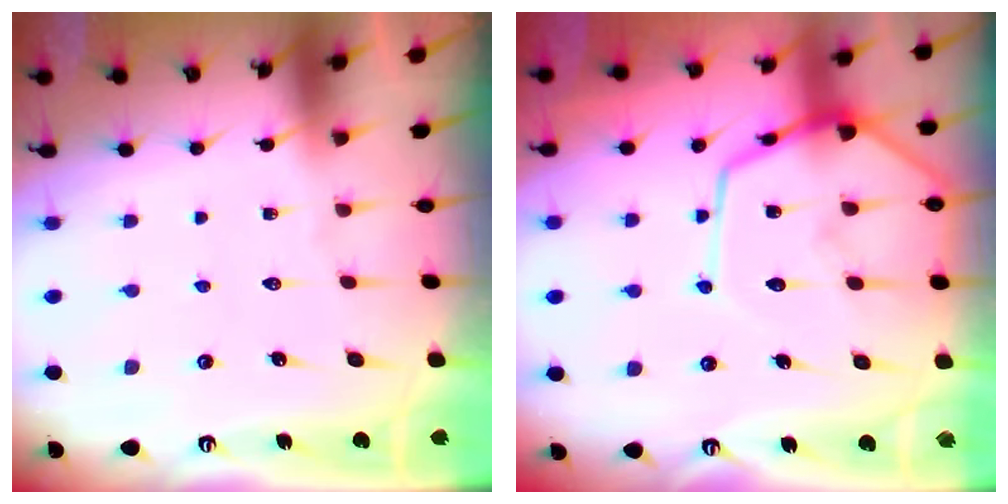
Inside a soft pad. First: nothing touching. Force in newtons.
{"total": 14.6, "press": 14.6, "slide": 1.2}